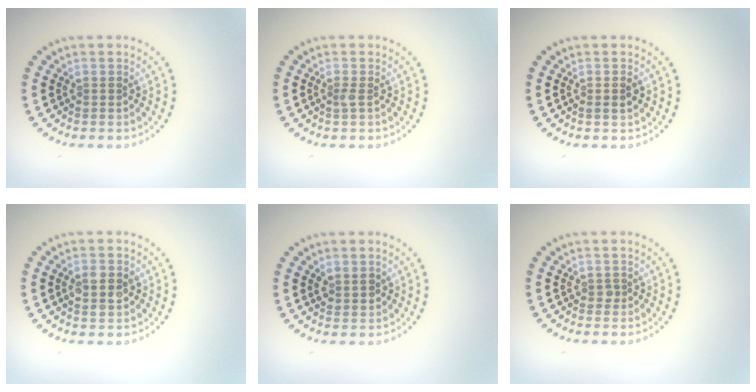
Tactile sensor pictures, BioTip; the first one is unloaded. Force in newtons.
{"total": 0.6, "press": 0.5, "slide": 0.4}
{"total": 1.1, "press": 1.1, "slide": 0.4}
{"total": 2.4, "press": 2.4, "slide": 0.2}
{"total": 1.7, "press": 1.6, "slide": 0.6}
{"total": 0.6, "press": 0.5, "slide": 0.4}